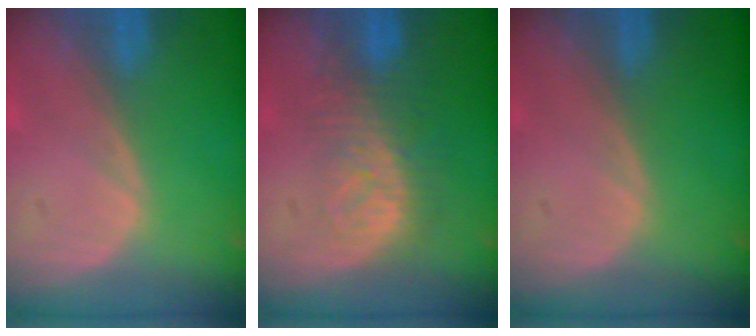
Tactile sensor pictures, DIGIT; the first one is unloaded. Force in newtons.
{"total": 8.3, "press": 7.2, "slide": 4.1}
{"total": 0.0}